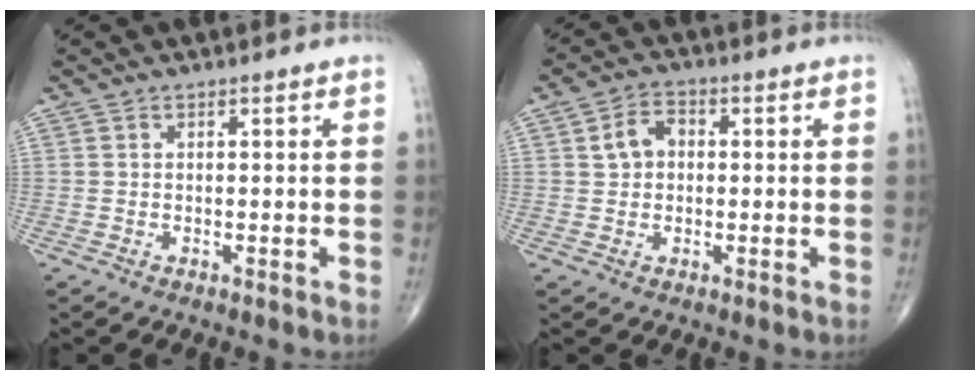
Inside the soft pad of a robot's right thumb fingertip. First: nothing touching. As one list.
[{"total": 4.7, "force": [0.7, 3.5, 3.0], "torque": [-0.048, 0.015, 0.006]}]